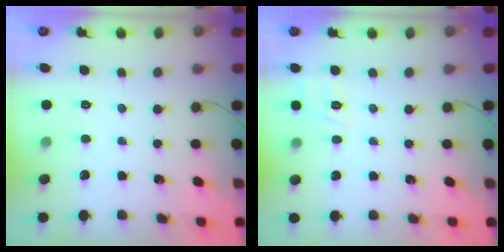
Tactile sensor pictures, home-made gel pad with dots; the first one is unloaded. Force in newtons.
{"total": 3.0, "press": 2.4, "slide": 1.8}